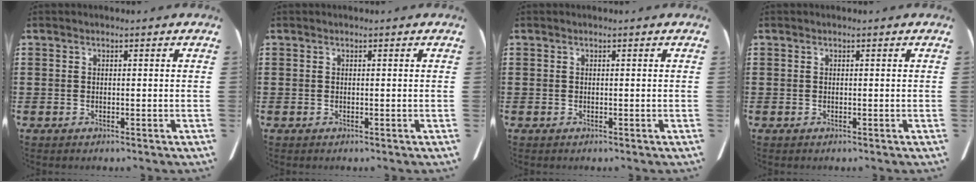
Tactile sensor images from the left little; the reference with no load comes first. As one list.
[{"total": 0.0}, {"total": 0.0}, {"total": 0.0}]